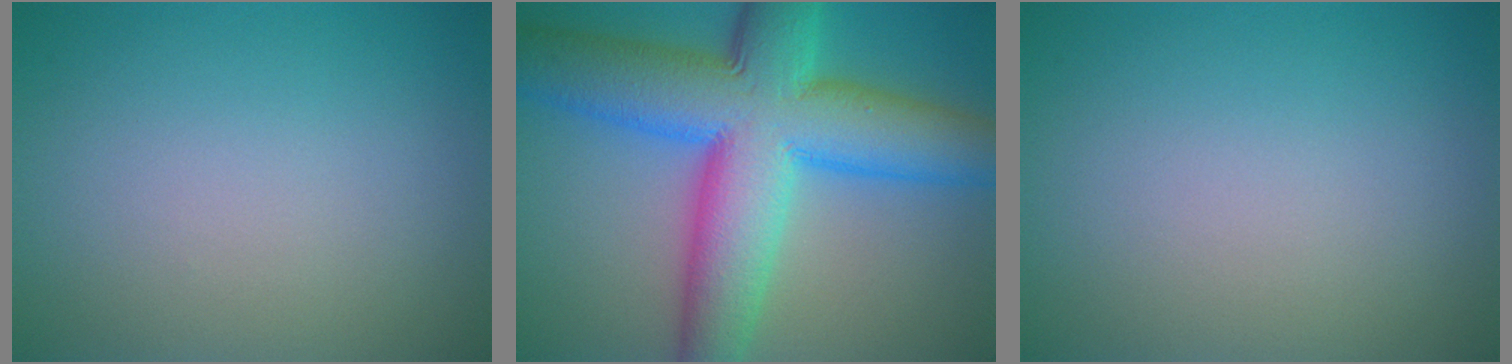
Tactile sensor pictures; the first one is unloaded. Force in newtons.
{"total": 13.9, "press": 13.9, "slide": 0.0}
{"total": 0.0}